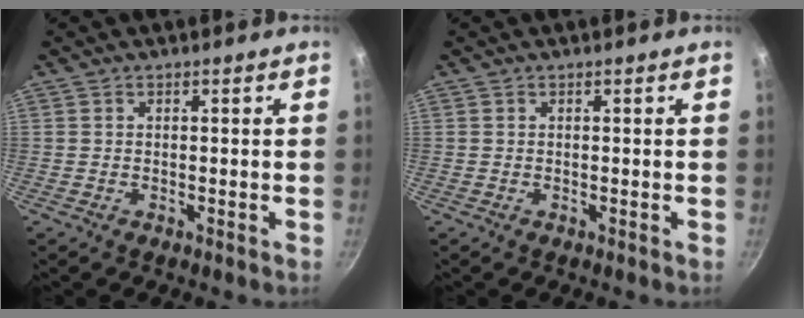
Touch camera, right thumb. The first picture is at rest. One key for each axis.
{"total": 0.0}